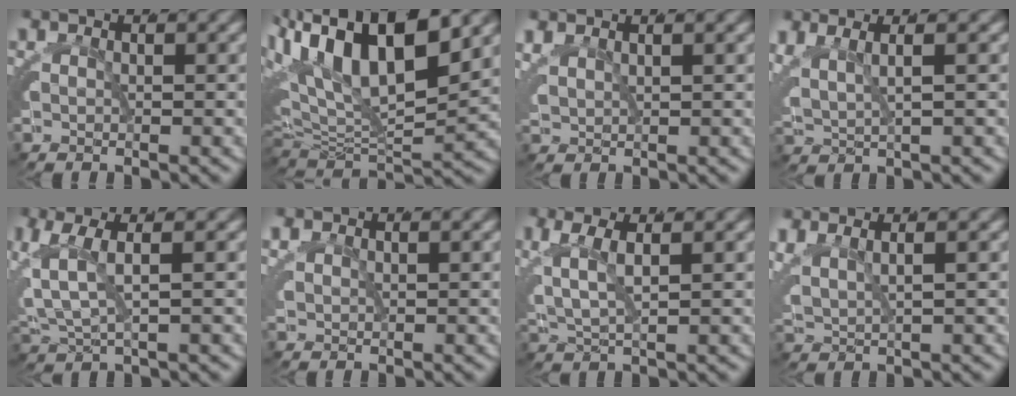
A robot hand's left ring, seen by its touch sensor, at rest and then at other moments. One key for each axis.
{"total": 11.4, "fx": 2.1, "fy": 7.3, "fz": 8.5, "tx": -0.160, "ty": 0.004, "tz": 0.027}
{"total": 3.1, "fx": 1.2, "fy": 2.5, "fz": 1.4, "tx": -0.047, "ty": -0.006, "tz": 0.024}
{"total": 3.8, "fx": 1.1, "fy": 2.7, "fz": 2.6, "tx": -0.071, "ty": -0.007, "tz": 0.024}
{"total": 3.8, "fx": 1.1, "fy": 2.5, "fz": 2.7, "tx": -0.080, "ty": -0.007, "tz": 0.025}
{"total": 1.5, "fx": 0.6, "fy": 1.3, "fz": 0.4, "tx": -0.013, "ty": -0.005, "tz": 0.014}
{"total": 2.8, "fx": 0.7, "fy": 1.6, "fz": 2.2, "tx": -0.068, "ty": -0.013, "tz": 0.020}
{"total": 4.2, "fx": 1.3, "fy": 3.1, "fz": 2.5, "tx": -0.076, "ty": -0.009, "tz": 0.026}